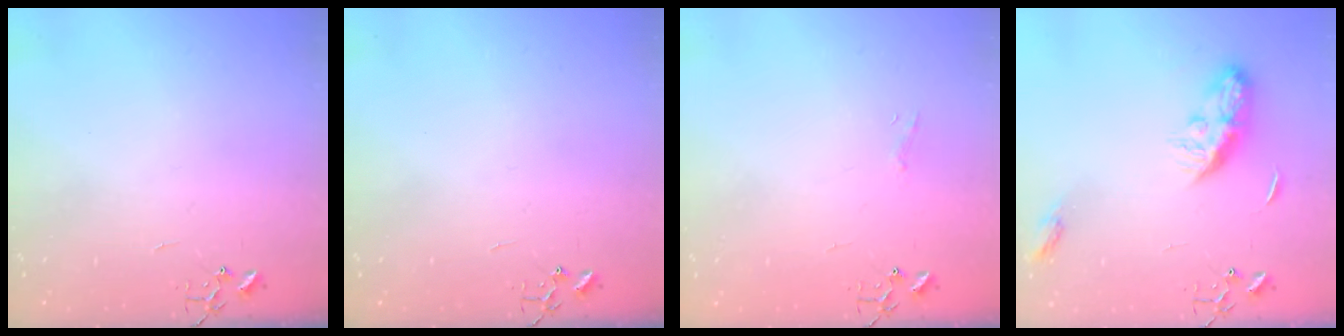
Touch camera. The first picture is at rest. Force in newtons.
{"total": 0.0}
{"total": 4.2, "press": 4.2, "slide": 0.3}
{"total": 9.3, "press": 9.3, "slide": 0.3}